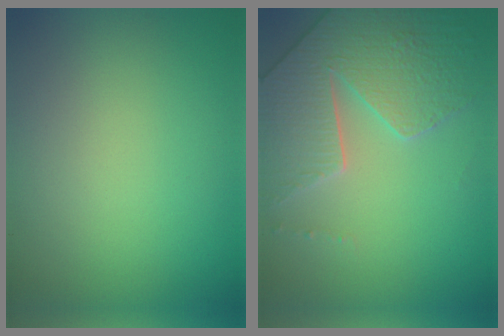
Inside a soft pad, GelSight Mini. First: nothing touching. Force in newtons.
{"total": 4.6, "press": 4.4, "slide": 1.2}